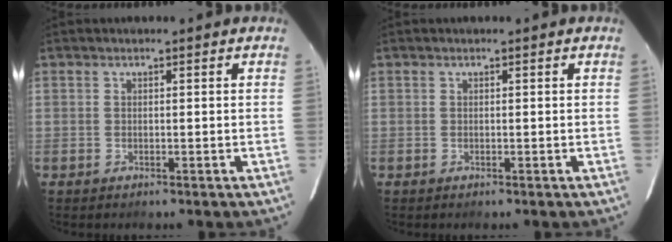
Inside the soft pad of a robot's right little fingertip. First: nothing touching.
{"total": 0.0}